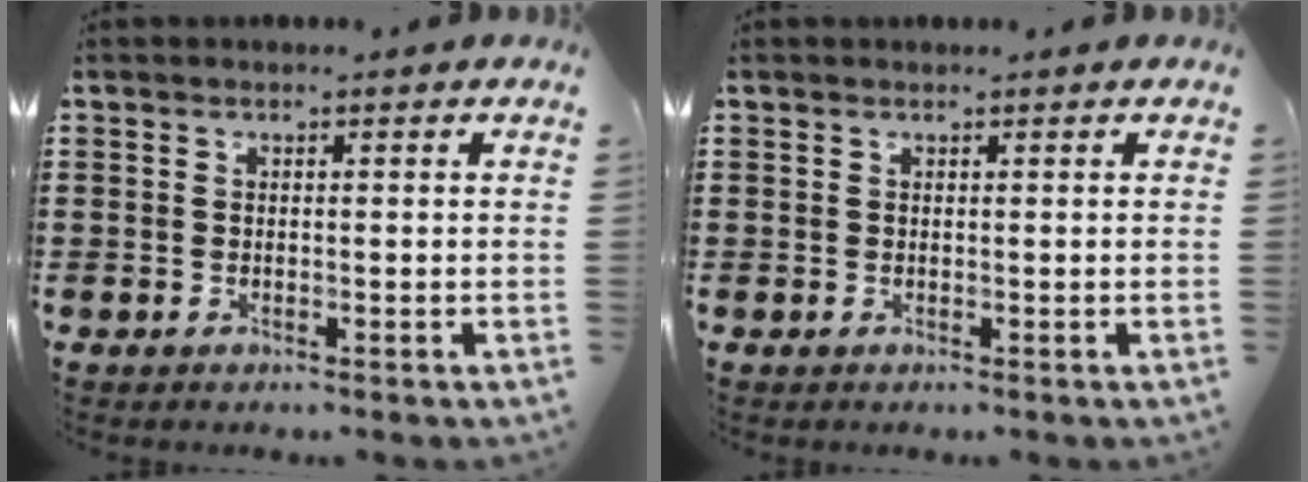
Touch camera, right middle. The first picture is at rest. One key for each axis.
{"total": 0.0}